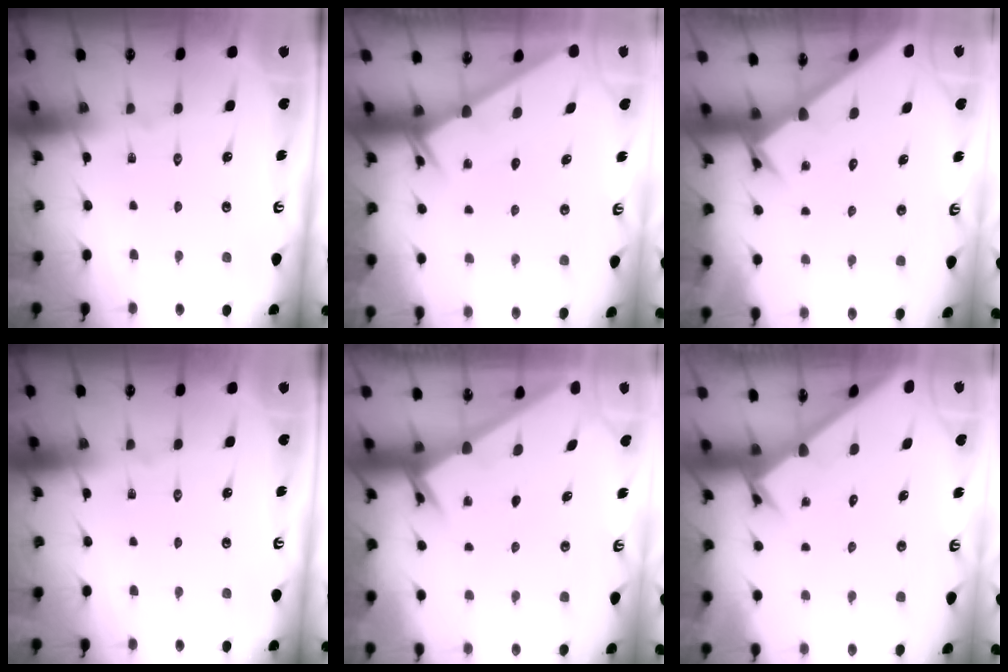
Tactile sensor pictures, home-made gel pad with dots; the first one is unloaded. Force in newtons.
{"total": 2.1, "press": 2.1, "slide": 0.1}
{"total": 2.6, "press": 2.6, "slide": 0.3}
{"total": 0.0}
{"total": 2.3, "press": 2.3, "slide": 0.2}
{"total": 2.5, "press": 2.5, "slide": 0.1}